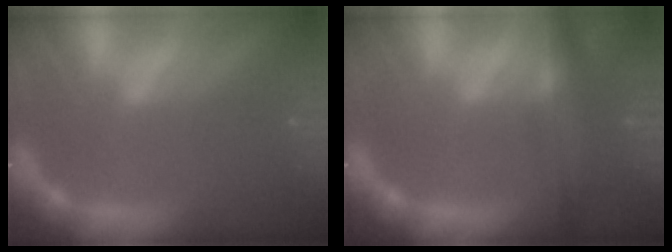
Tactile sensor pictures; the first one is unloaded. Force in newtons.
{"total": 5.5}